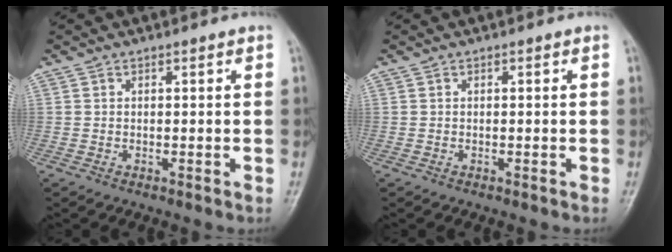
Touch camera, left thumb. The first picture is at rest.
{"total": 0.0}